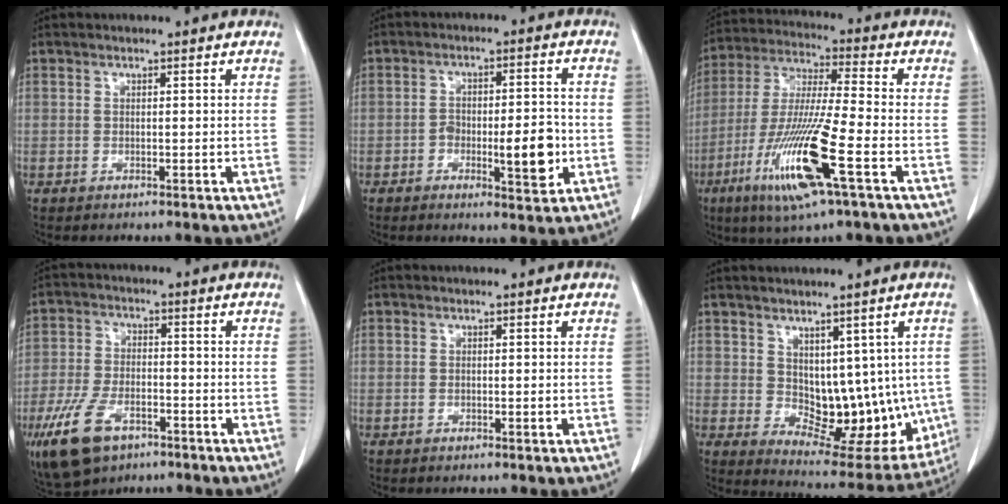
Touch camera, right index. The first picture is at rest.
{"total": 8.3, "force": [-2.3, 2.5, 7.6], "torque": [-0.112, 0.007, -0.029]}
{"total": 16.0, "force": [-6.6, 0.4, 14.6], "torque": [-0.303, -0.026, -0.123]}
{"total": 10.8, "force": [-6.0, 5.5, 7.1], "torque": [-0.151, -0.004, -0.106]}
{"total": 0.6, "force": [-0.1, 0.2, 0.6], "torque": [-0.009, -0.002, 0.000]}
{"total": 12.9, "force": [0.2, 7.6, 10.4], "torque": [-0.112, -0.002, 0.030]}